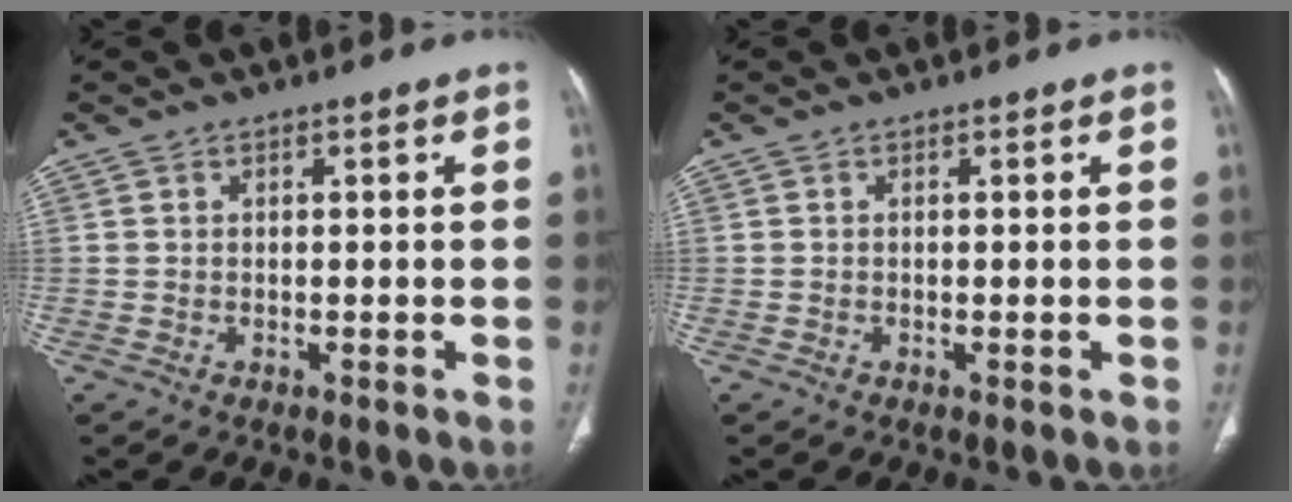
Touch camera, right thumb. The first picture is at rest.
{"total": 0.0}